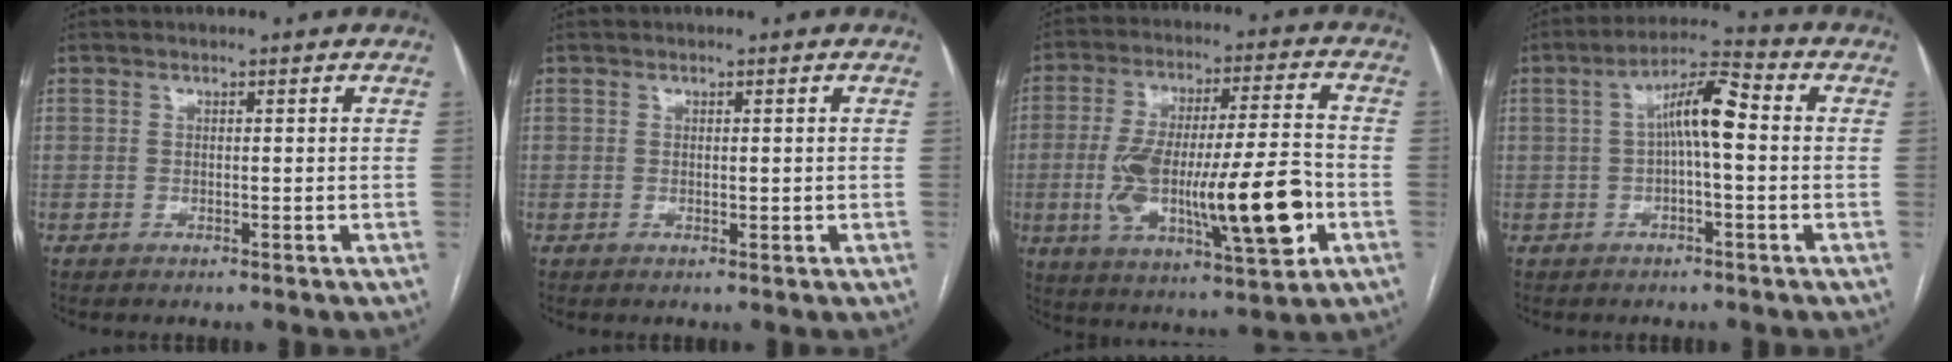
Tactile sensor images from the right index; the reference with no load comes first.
{"total": 0.6, "force": [0.1, 0.4, 0.5], "torque": [-0.008, -0.001, 0.006]}
{"total": 20.3, "force": [-4.5, 3.9, 19.4], "torque": [-0.330, 0.003, -0.060]}
{"total": 7.4, "force": [0.3, 1.4, 7.3], "torque": [-0.130, 0.027, 0.002]}